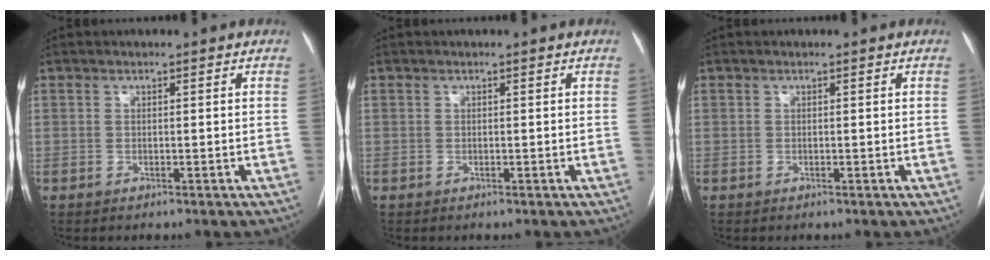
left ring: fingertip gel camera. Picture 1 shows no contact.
{"total": 0.0}
{"total": 0.0}